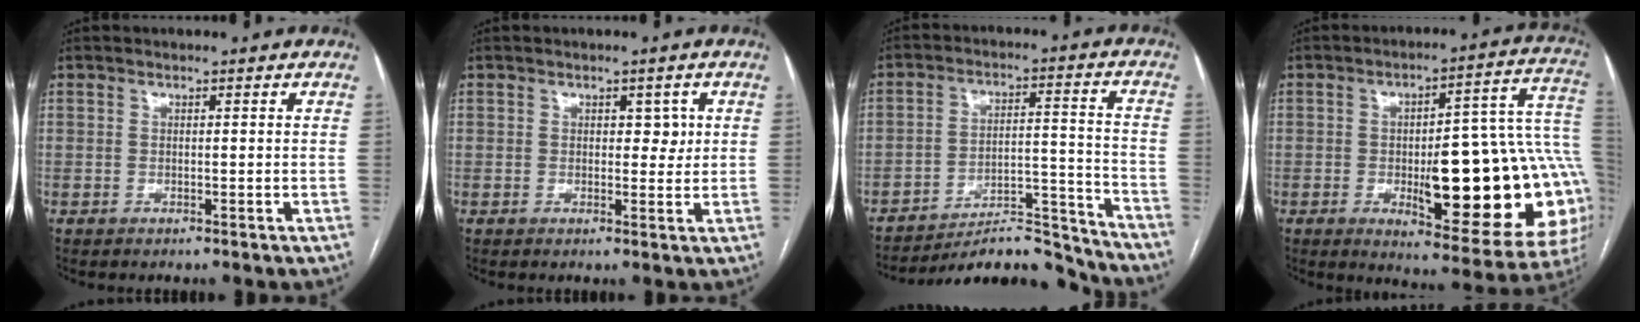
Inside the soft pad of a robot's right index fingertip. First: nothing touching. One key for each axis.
{"total": 2.5, "fx": 0.7, "fy": 1.5, "fz": 1.9, "tx": -0.017, "ty": 0.002, "tz": 0.007}
{"total": 14.7, "fx": -14.4, "fy": 1.5, "fz": 2.7, "tx": -0.027, "ty": 0.037, "tz": -0.219}
{"total": 26.1, "fx": -3.6, "fy": 6.7, "fz": 25.0, "tx": -0.233, "ty": 0.023, "tz": -0.033}